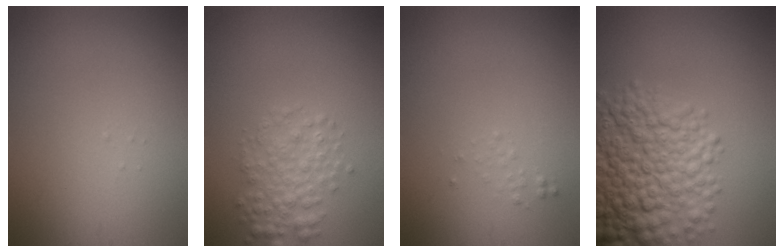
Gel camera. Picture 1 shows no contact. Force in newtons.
{"total": 3.1, "press": 3.1, "slide": 0.1}
{"total": 0.6, "press": 0.6, "slide": 0.1}
{"total": 10.2, "press": 10.2, "slide": 0.4}